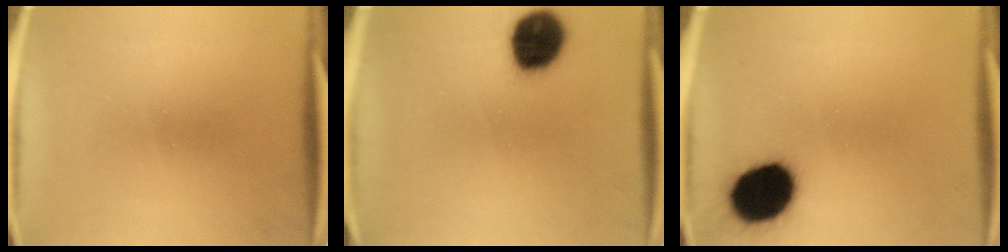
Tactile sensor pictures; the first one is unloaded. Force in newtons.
{"total": 13.6}
{"total": 16.6}